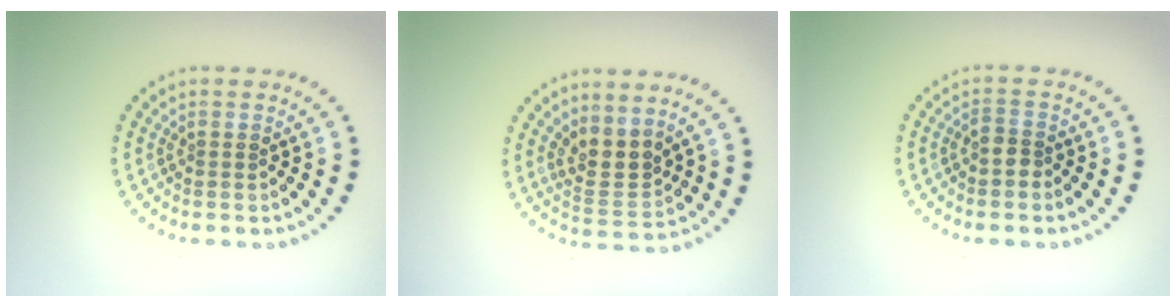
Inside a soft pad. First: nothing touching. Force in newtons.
{"total": 3.0, "press": 2.4, "slide": 1.7}
{"total": 1.5, "press": 1.2, "slide": 0.8}